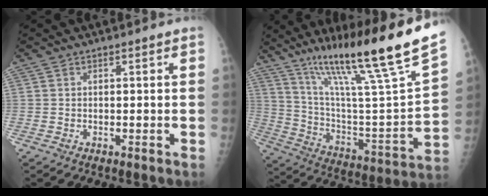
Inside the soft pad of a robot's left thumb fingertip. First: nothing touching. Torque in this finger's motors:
{"motor_torque": [0.59, 0.15, 1.28, -1.49, 0.15]}